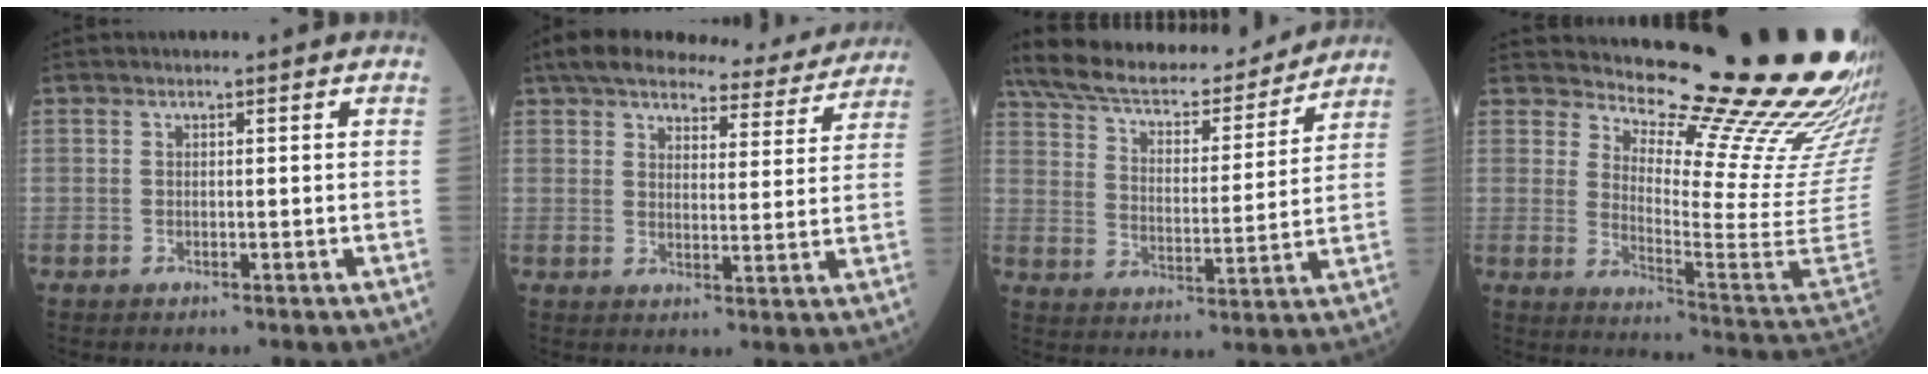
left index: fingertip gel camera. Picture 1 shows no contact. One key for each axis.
{"total": 17.4, "fx": 15.5, "fy": 4.5, "fz": 6.6, "tx": -0.083, "ty": 0.015, "tz": 0.193}
{"total": 23.7, "fx": 20.8, "fy": 6.0, "fz": 9.6, "tx": -0.172, "ty": 0.019, "tz": 0.307}
{"total": 24.6, "fx": 21.4, "fy": 1.1, "fz": 12.1, "tx": -0.174, "ty": -0.136, "tz": 0.271}